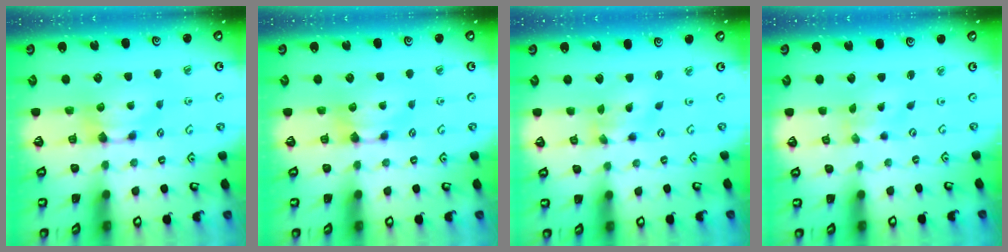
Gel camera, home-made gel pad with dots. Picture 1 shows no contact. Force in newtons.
{"total": 0.0}
{"total": 2.0, "press": 1.2, "slide": 1.5}
{"total": 2.7, "press": 2.5, "slide": 0.9}